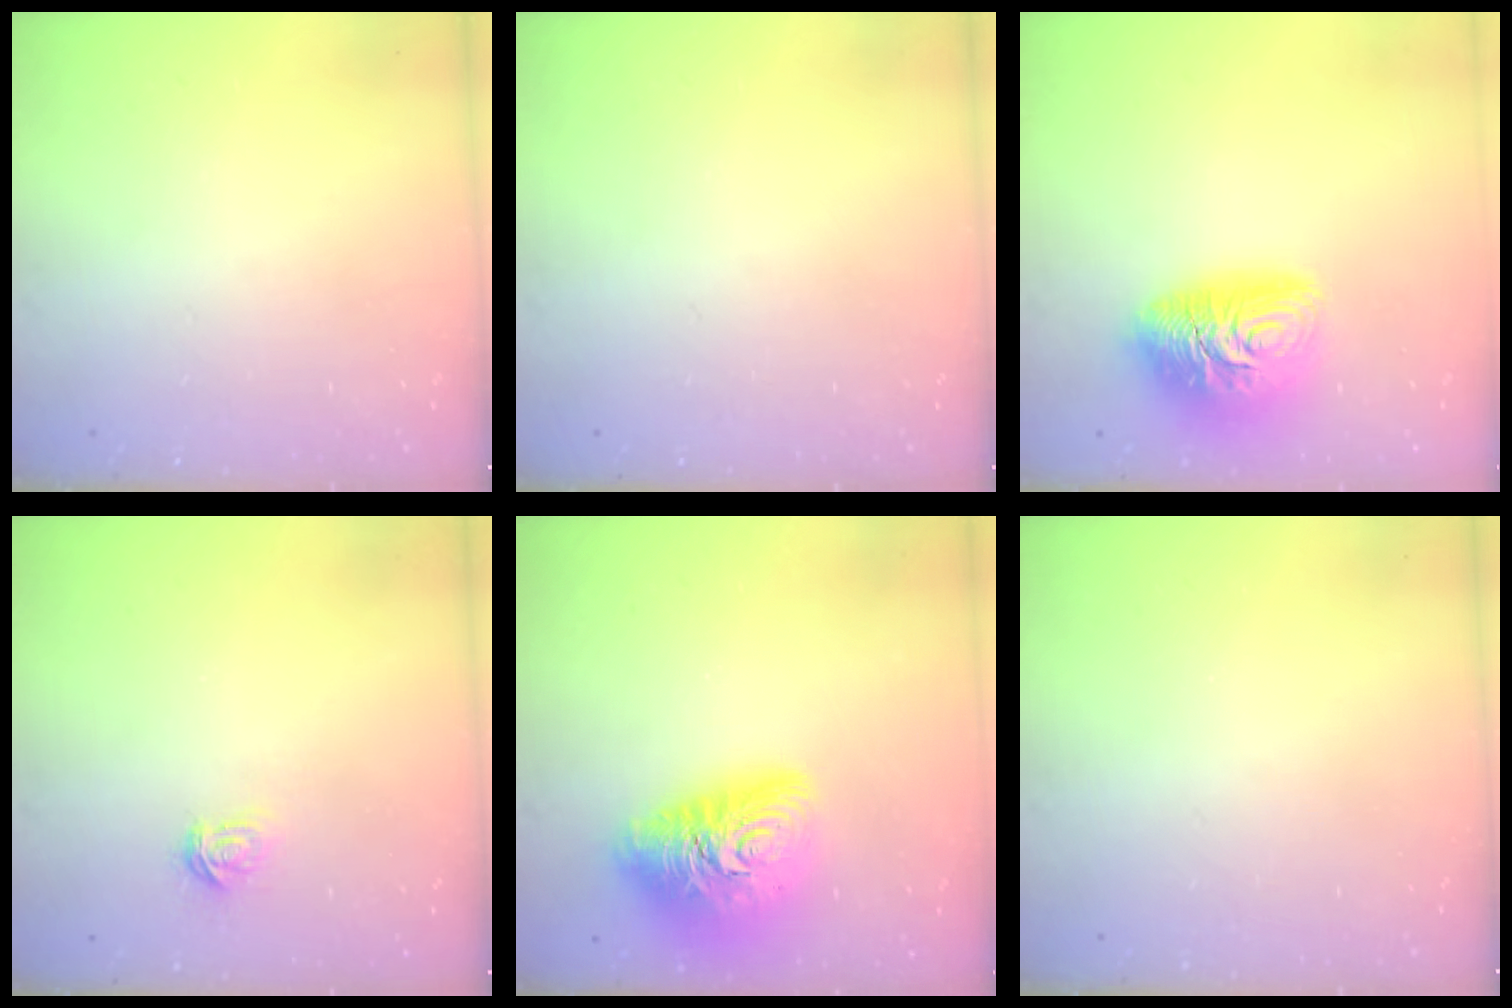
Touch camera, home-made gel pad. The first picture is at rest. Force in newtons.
{"total": 0.0}
{"total": 13.2, "press": 13.2, "slide": 1.0}
{"total": 2.8, "press": 2.7, "slide": 0.3}
{"total": 17.8, "press": 17.7, "slide": 1.4}
{"total": 0.0}